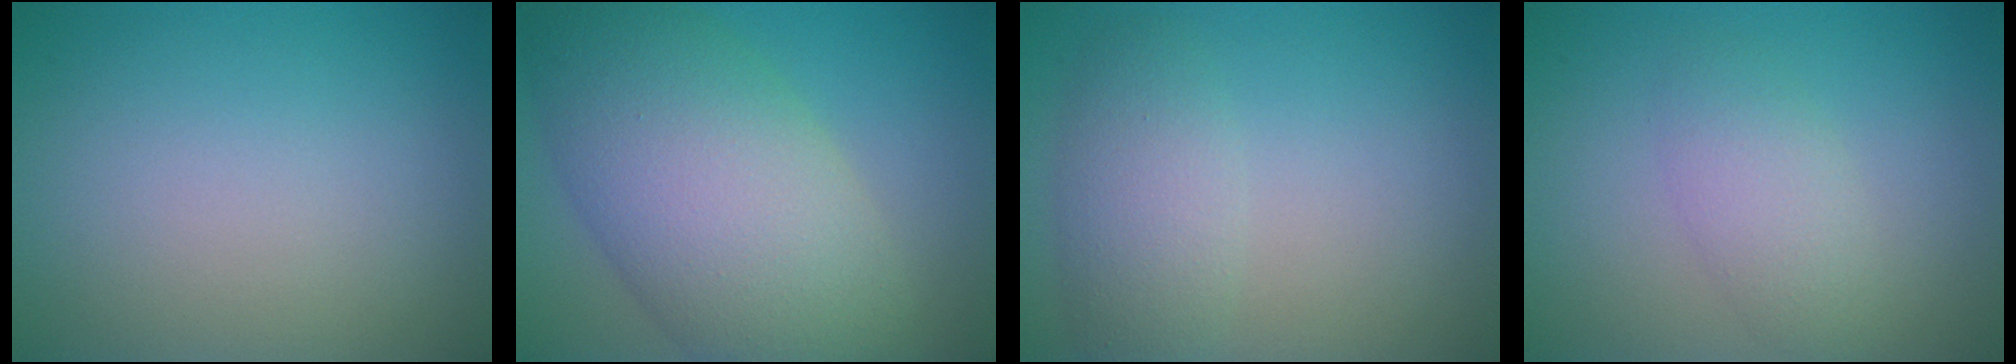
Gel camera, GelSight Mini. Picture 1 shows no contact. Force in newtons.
{"total": 11.2, "press": 11.2, "slide": 0.5}
{"total": 3.3, "press": 3.3, "slide": 0.2}
{"total": 2.6, "press": 2.6, "slide": 0.1}